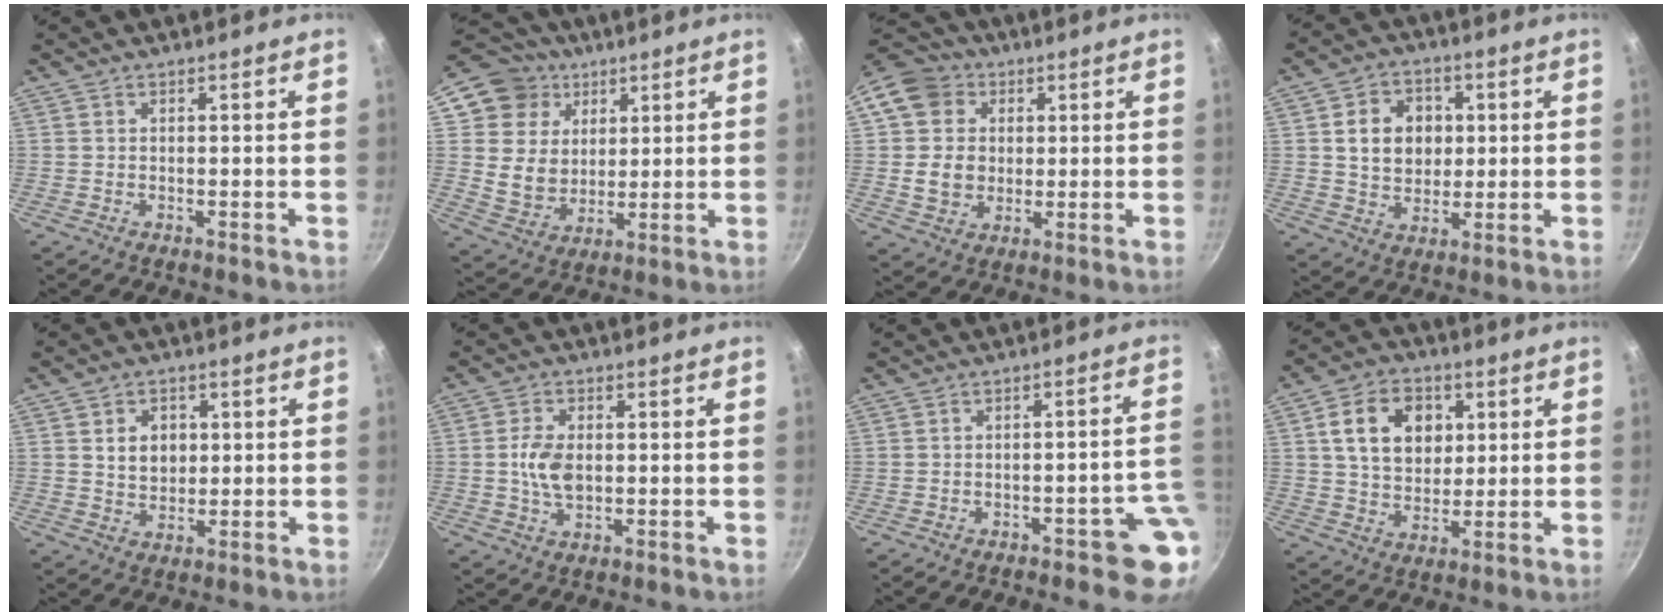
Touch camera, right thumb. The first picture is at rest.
{"total": 13.5, "force": [5.4, 11.6, 4.3], "torque": [-0.040, -0.010, 0.102]}
{"total": 12.8, "force": [3.0, 11.1, 5.5], "torque": [-0.073, 0.011, 0.050]}
{"total": 10.5, "force": [1.7, 8.5, 5.8], "torque": [-0.064, 0.003, 0.029]}
{"total": 6.1, "force": [1.2, 4.8, 3.6], "torque": [-0.033, -0.004, 0.022]}
{"total": 6.5, "force": [0.0, 4.1, 5.0], "torque": [-0.088, 0.002, -0.002]}
{"total": 7.3, "force": [-2.9, 2.9, 6.0], "torque": [-0.028, 0.042, -0.032]}
{"total": 12.9, "force": [3.3, 9.7, 7.9], "torque": [-0.105, 0.001, 0.053]}